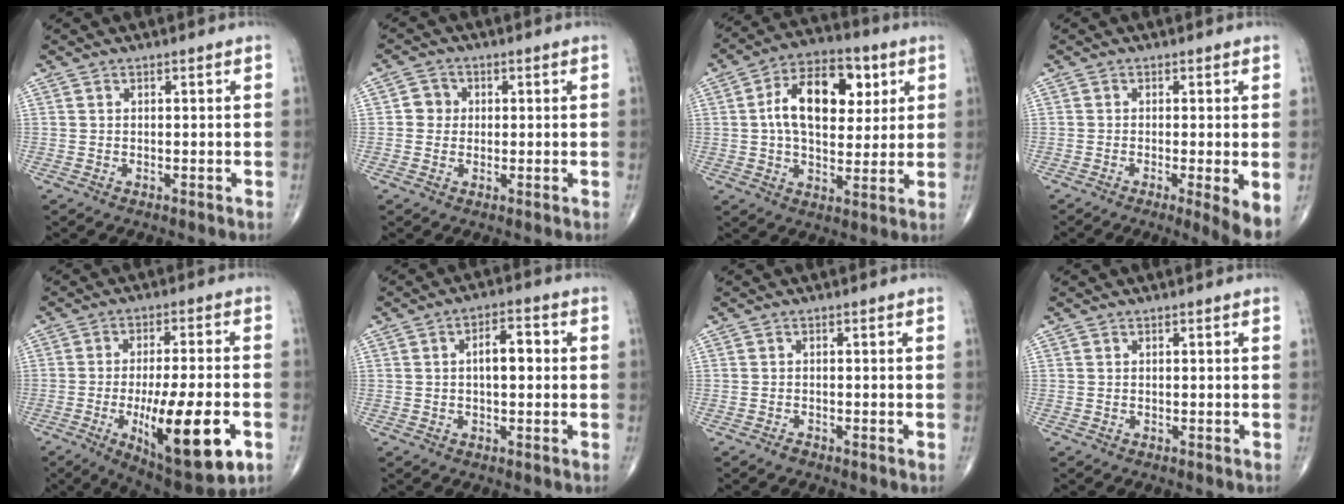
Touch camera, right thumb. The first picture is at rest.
{"total": 3.1, "force": [0.2, 3.0, 1.0], "torque": [0.006, 0.007, -0.002]}
{"total": 16.0, "force": [3.8, 9.5, 12.3], "torque": [-0.167, 0.006, 0.056]}
{"total": 5.4, "force": [-1.6, 0.5, 5.1], "torque": [-0.081, -0.018, -0.029]}
{"total": 18.7, "force": [-5.8, 5.1, 17.0], "torque": [-0.264, 0.000, -0.077]}
{"total": 5.6, "force": [0.4, 2.7, 4.9], "torque": [-0.068, 0.015, -0.002]}
{"total": 0.7, "force": [-0.6, 0.1, 0.4], "torque": [-0.006, 0.000, -0.014]}
{"total": 0.0}